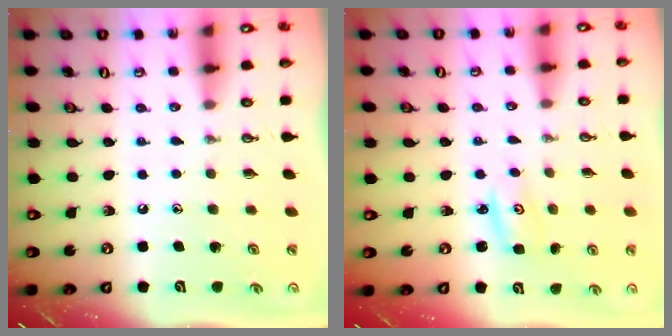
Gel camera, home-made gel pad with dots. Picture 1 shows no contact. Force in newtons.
{"total": 2.6, "press": 2.6, "slide": 0.2}